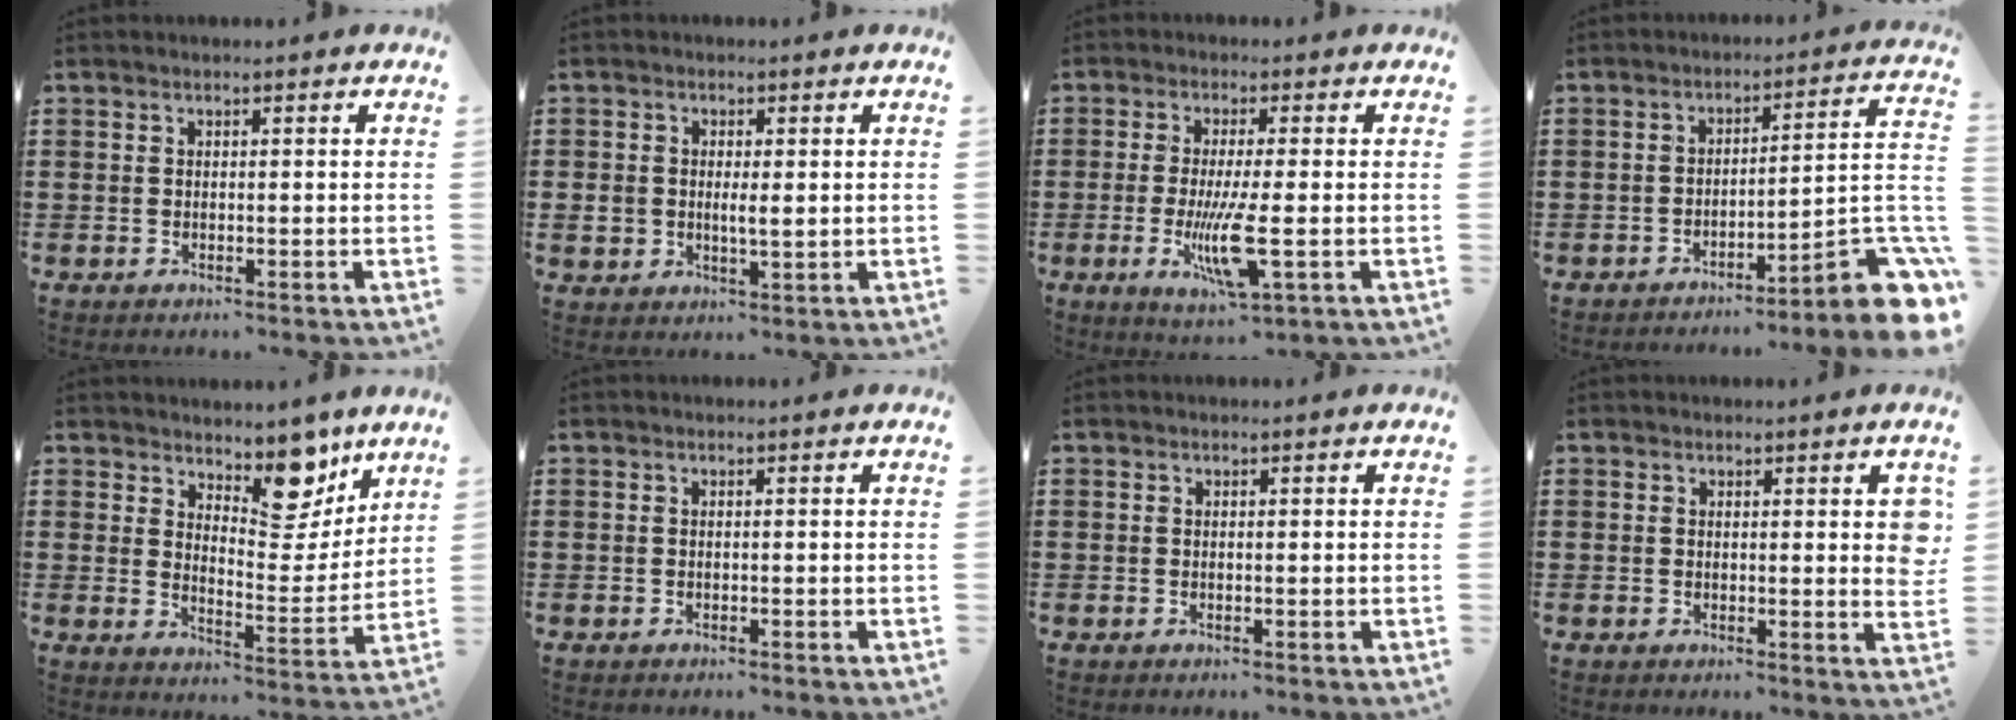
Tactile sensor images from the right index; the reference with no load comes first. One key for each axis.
{"total": 2.8, "fx": -0.2, "fy": 2.1, "fz": 1.9, "tx": -0.042, "ty": 0.007, "tz": -0.005}
{"total": 8.3, "fx": -2.0, "fy": 1.2, "fz": 7.9, "tx": -0.164, "ty": -0.025, "tz": -0.039}
{"total": 6.9, "fx": -4.4, "fy": 0.9, "fz": 5.2, "tx": -0.063, "ty": -0.017, "tz": -0.084}
{"total": 9.9, "fx": 7.4, "fy": 4.4, "fz": 5.0, "tx": -0.077, "ty": -0.039, "tz": 0.128}
{"total": 0.0}
{"total": 0.0}
{"total": 2.5, "fx": 0.8, "fy": 0.5, "fz": 2.3, "tx": -0.030, "ty": -0.004, "tz": 0.010}